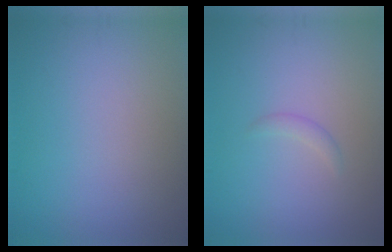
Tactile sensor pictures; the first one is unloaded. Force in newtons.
{"total": 0.9, "press": 0.9, "slide": 0.0}